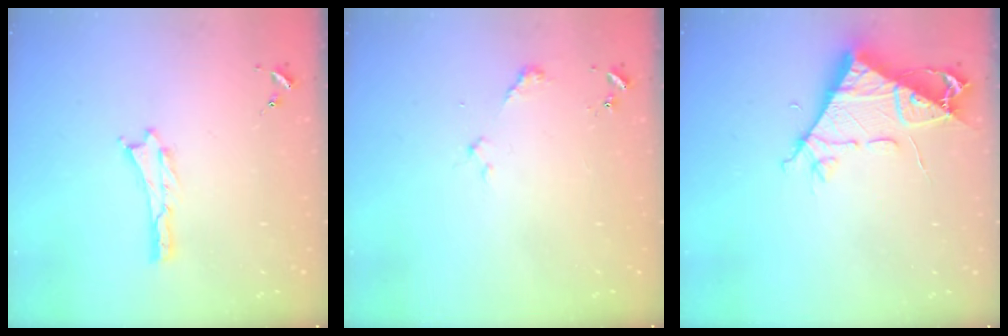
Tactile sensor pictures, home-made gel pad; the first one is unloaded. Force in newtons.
{"total": 2.4, "press": 2.3, "slide": 0.3}
{"total": 7.1, "press": 7.0, "slide": 0.8}